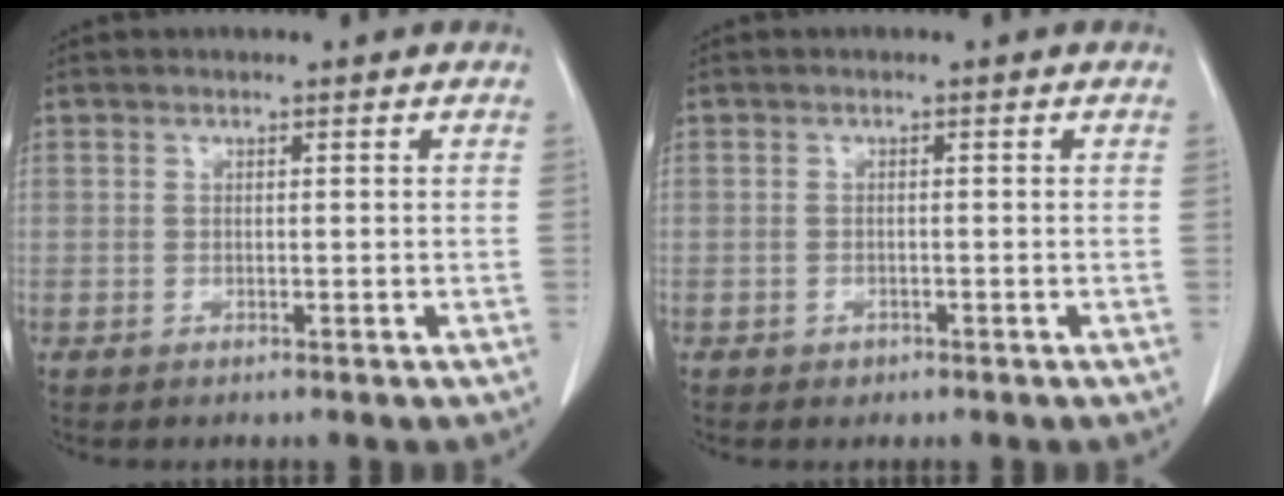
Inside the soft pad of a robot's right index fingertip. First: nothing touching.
{"total": 1.0, "force": [-0.6, 0.7, 0.2], "torque": [-0.007, 0.001, -0.007]}